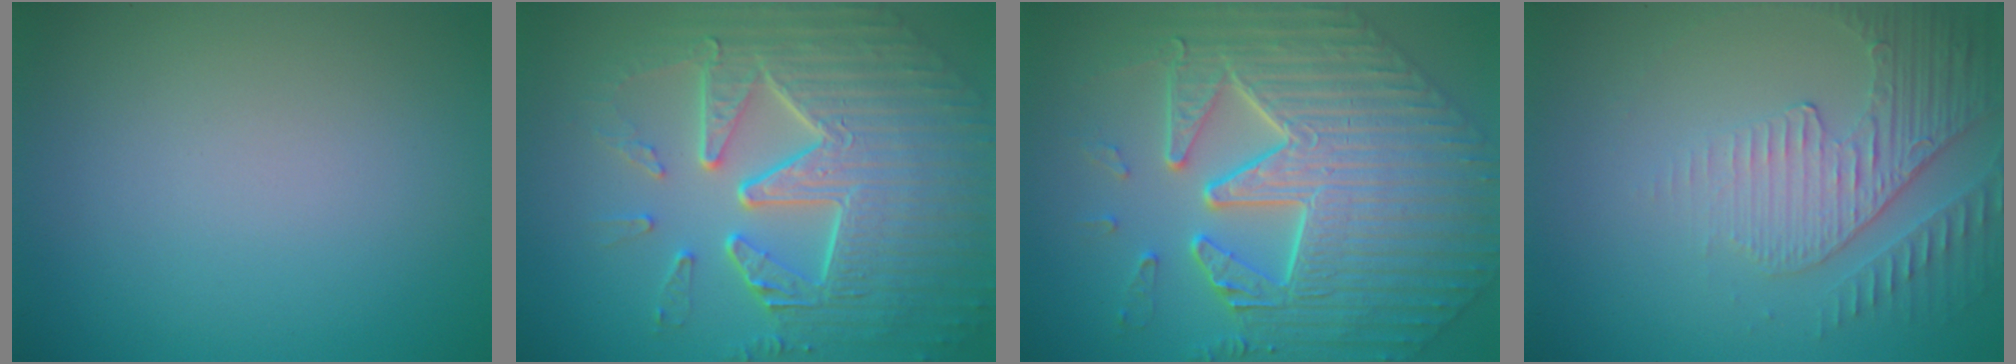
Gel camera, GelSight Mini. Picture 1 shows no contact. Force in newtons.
{"total": 9.4, "press": 6.3, "slide": 6.9}
{"total": 9.4, "press": 7.4, "slide": 5.9}
{"total": 4.9, "press": 3.3, "slide": 3.6}